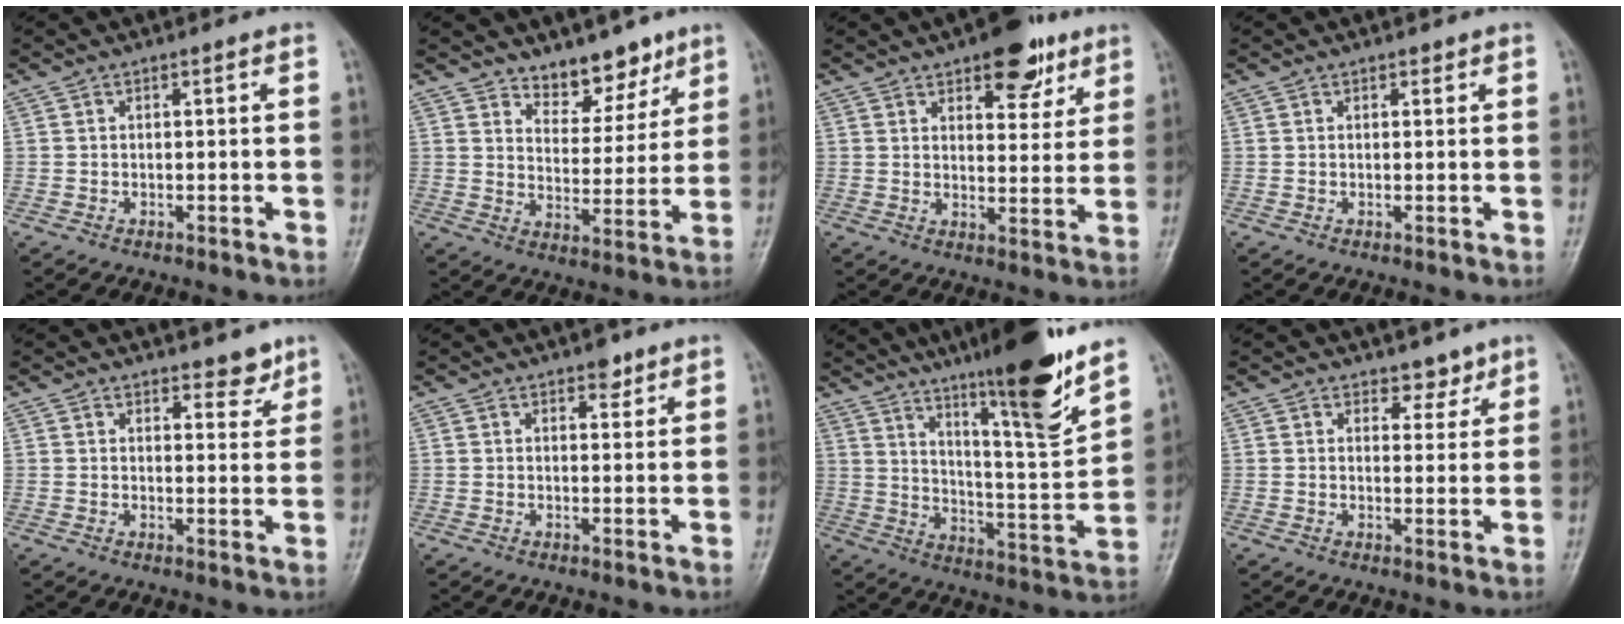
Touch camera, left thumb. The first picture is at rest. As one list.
[{"total": 8.6, "force": [6.7, 4.4, 3.1], "torque": [-0.007, -0.049, 0.110]}, {"total": 10.5, "force": [6.5, 5.0, 6.6], "torque": [-0.054, -0.031, 0.089]}, {"total": 0.7, "force": [0.6, 0.4, 0.2], "torque": [0.002, -0.004, 0.005]}, {"total": 4.0, "force": [3.2, 1.8, 1.6], "torque": [0.005, -0.022, 0.044]}, {"total": 2.4, "force": [1.7, 1.3, 1.1], "torque": [-0.001, -0.008, 0.022]}, {"total": 19.7, "force": [13.7, 1.9, 14.0], "torque": [-0.190, -0.080, 0.223]}, {"total": 3.5, "force": [2.7, 2.1, 0.8], "torque": [0.016, -0.018, 0.038]}]